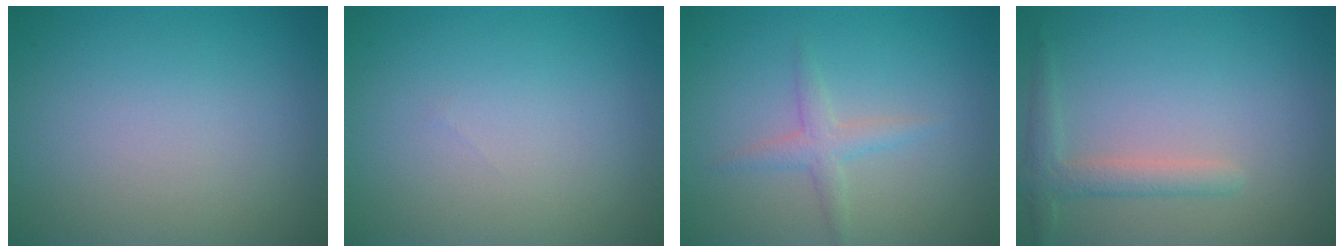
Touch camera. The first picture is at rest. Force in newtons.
{"total": 0.0}
{"total": 1.8, "press": 1.8, "slide": 0.0}
{"total": 2.3, "press": 2.3, "slide": 0.2}